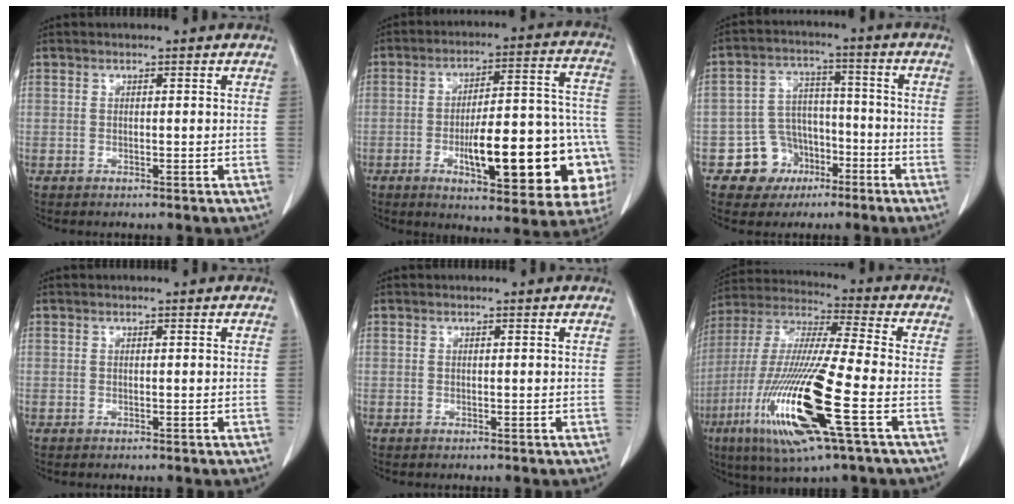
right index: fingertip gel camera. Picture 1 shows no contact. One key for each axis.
{"total": 23.2, "fx": -6.6, "fy": 5.6, "fz": 21.5, "tx": -0.217, "ty": 0.027, "tz": -0.076}
{"total": 7.8, "fx": -3.9, "fy": 6.6, "fz": 1.0, "tx": -0.005, "ty": 0.018, "tz": -0.056}
{"total": 0.0}
{"total": 0.0}
{"total": 20.2, "fx": -7.0, "fy": 1.2, "fz": 18.9, "tx": -0.412, "ty": -0.034, "tz": -0.135}